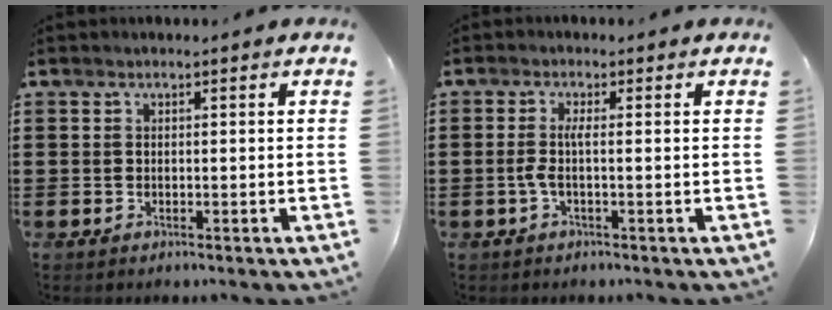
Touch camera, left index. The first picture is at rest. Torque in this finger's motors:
{"motor_torque": [0.90, 0.23, 0.36, 0.11]}